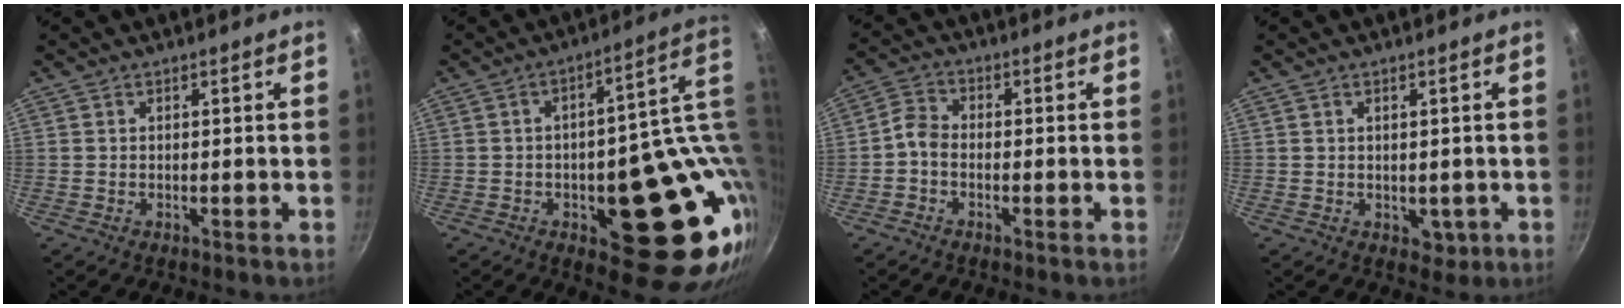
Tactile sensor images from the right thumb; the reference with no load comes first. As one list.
[{"total": 22.1, "force": [-0.9, 10.1, 19.7], "torque": [-0.197, 0.002, 0.001]}, {"total": 3.5, "force": [-1.5, 2.3, 2.1], "torque": [-0.047, 0.025, -0.042]}, {"total": 2.2, "force": [0.2, 1.6, 1.5], "torque": [-0.013, -0.001, 0.007]}]